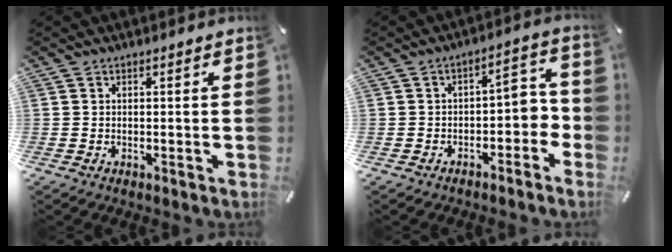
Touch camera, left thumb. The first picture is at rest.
{"total": 5.8, "force": [-2.0, 3.9, 3.8], "torque": [-0.054, 0.008, -0.042]}